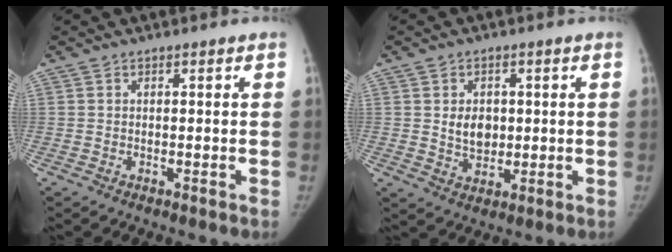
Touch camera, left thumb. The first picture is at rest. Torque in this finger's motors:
{"motor_torque": [-0.09, 0.10, 0.05, 0.12, 0.04]}